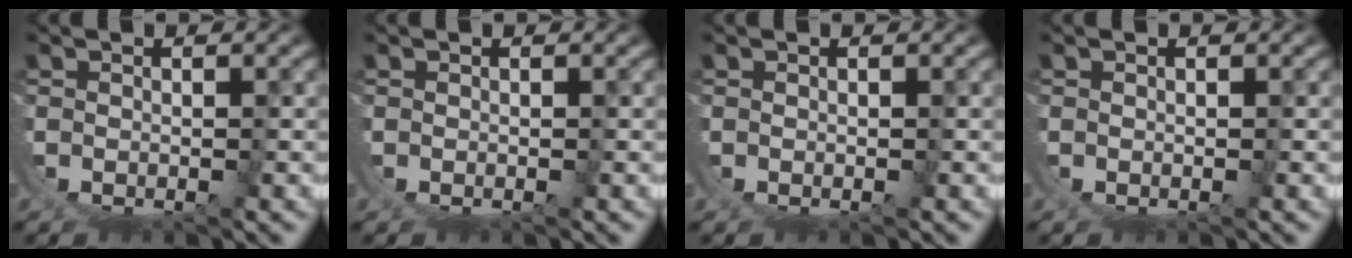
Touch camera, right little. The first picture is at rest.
{"total": 0.0}
{"total": 0.0}
{"total": 0.0}